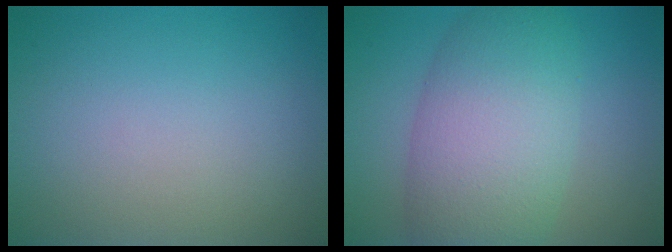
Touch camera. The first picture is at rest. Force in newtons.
{"total": 8.6, "press": 8.6, "slide": 0.3}